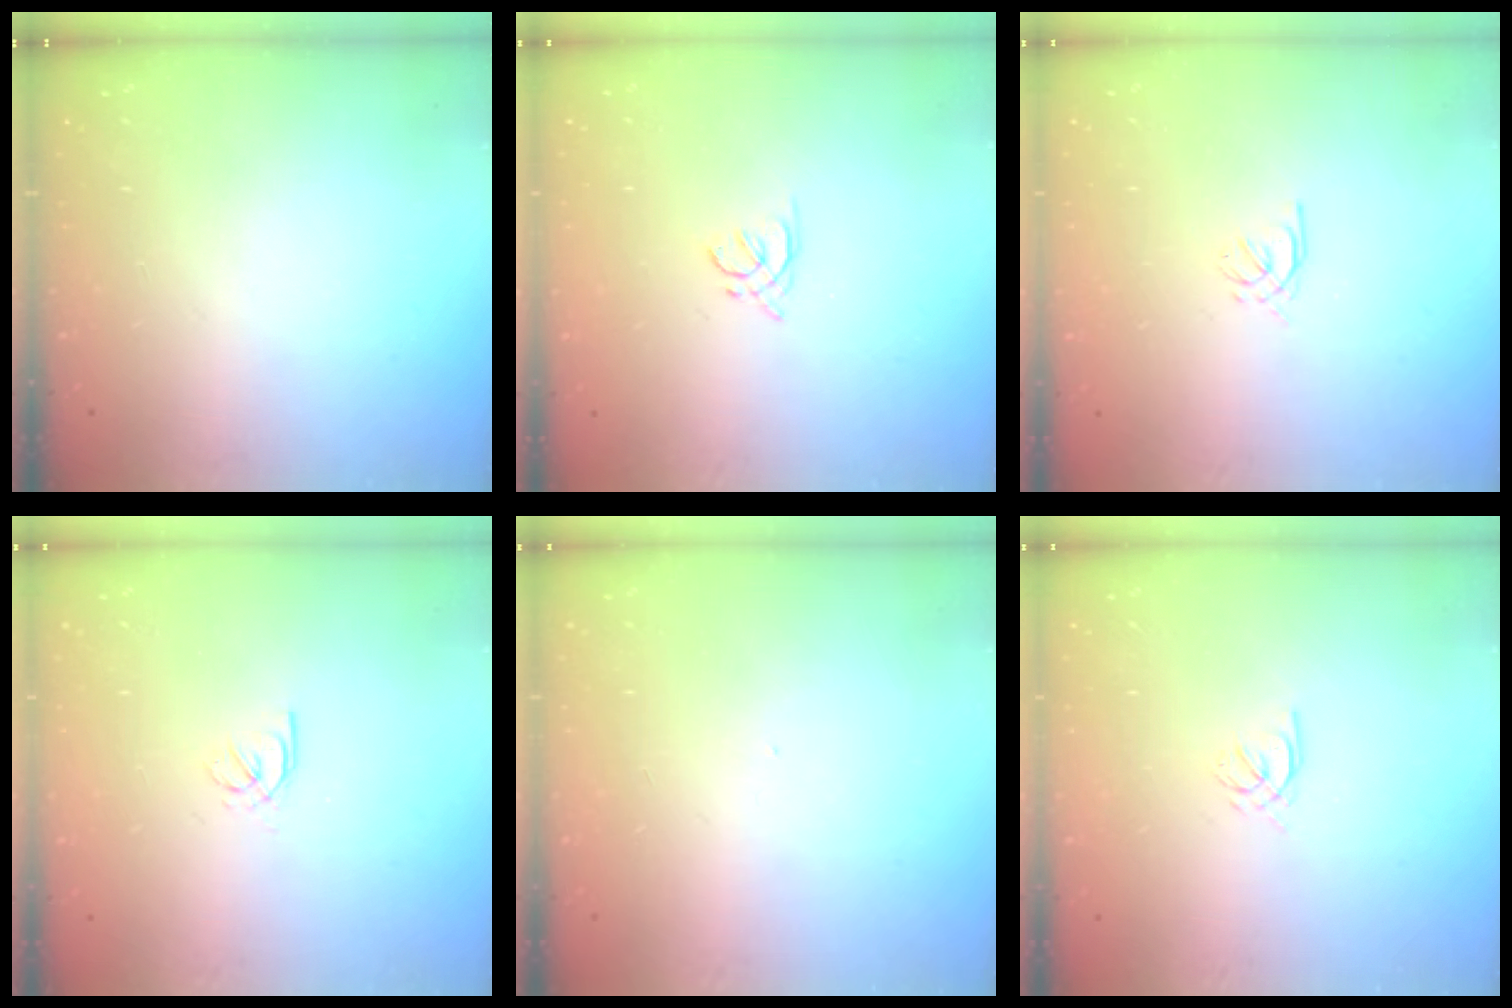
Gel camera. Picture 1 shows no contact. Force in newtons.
{"total": 1.8, "press": 1.7, "slide": 0.5}
{"total": 0.9, "press": 0.8, "slide": 0.5}
{"total": 2.3, "press": 2.3, "slide": 0.4}
{"total": 0.9, "press": 0.8, "slide": 0.4}
{"total": 2.1, "press": 2.1, "slide": 0.1}